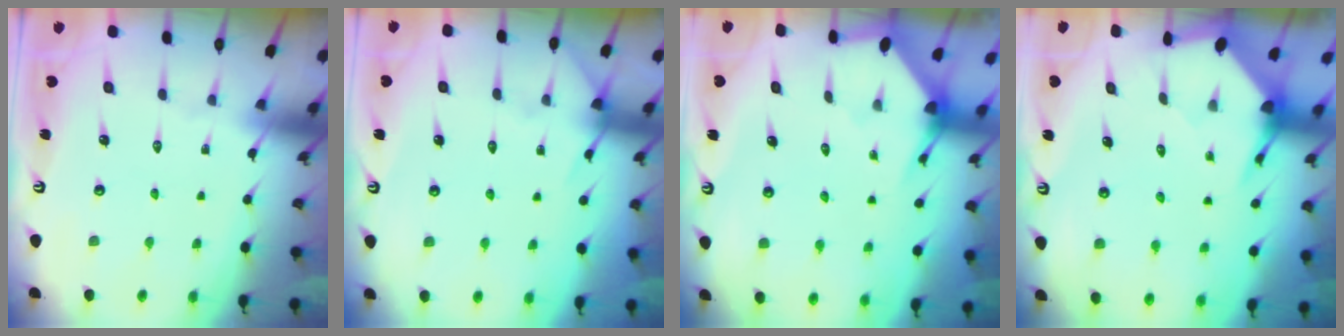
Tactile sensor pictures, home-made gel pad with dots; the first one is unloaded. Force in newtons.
{"total": 5.7, "press": 5.7, "slide": 0.8}
{"total": 3.0, "press": 3.0, "slide": 0.3}
{"total": 3.4, "press": 3.4, "slide": 0.4}